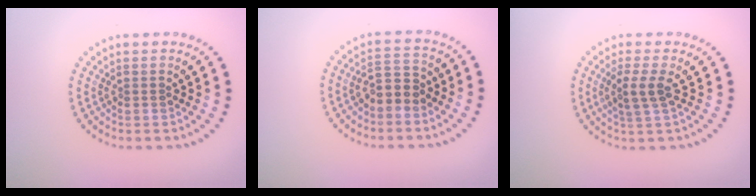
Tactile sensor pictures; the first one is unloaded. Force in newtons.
{"total": 2.5, "press": 2.3, "slide": 0.9}
{"total": 2.2, "press": 2.0, "slide": 1.0}